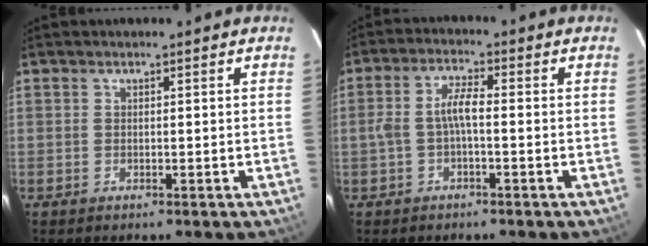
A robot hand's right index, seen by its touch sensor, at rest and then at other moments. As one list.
[{"total": 4.5, "force": [-1.0, 1.1, 4.2], "torque": [-0.090, 0.012, -0.017]}]